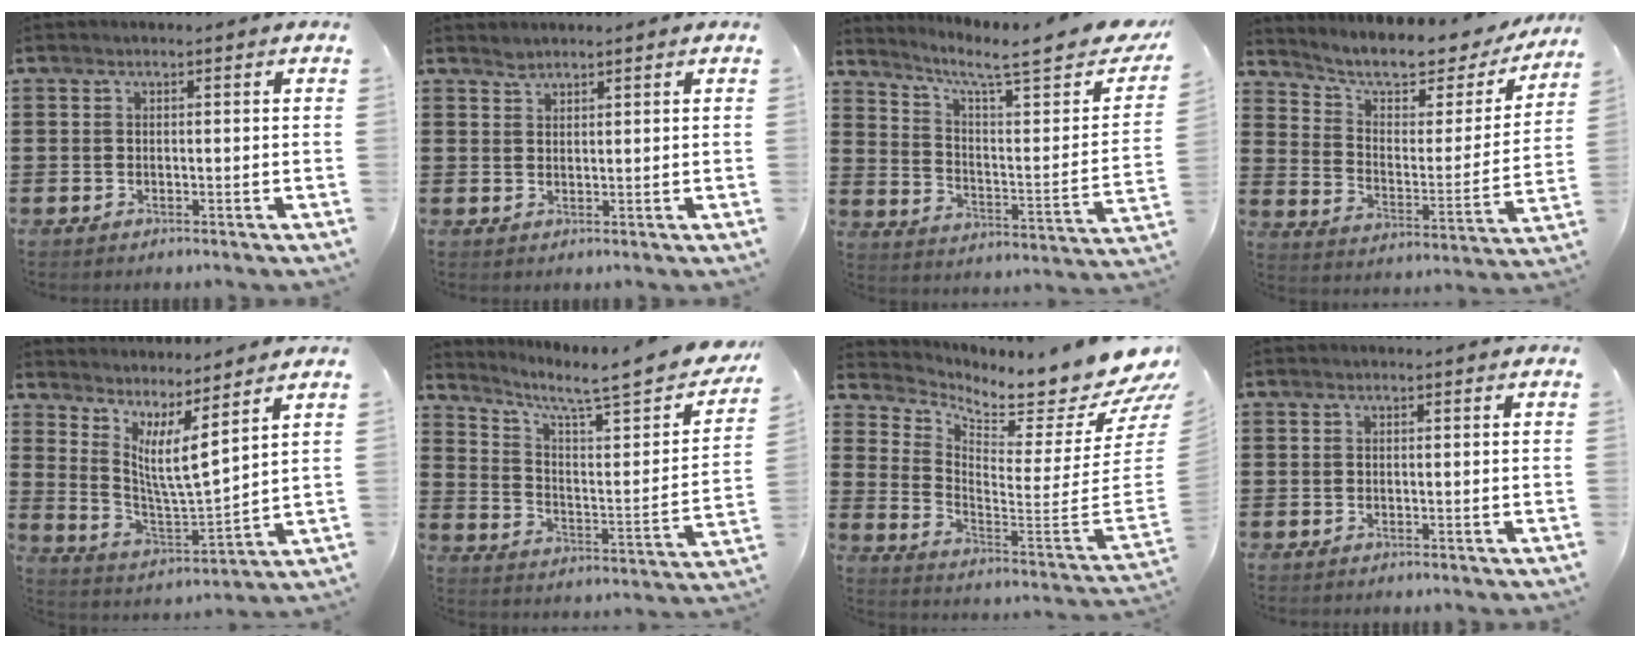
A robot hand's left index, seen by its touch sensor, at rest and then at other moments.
{"total": 1.4, "force": [1.3, 0.4, 0.2], "torque": [-0.006, -0.001, 0.027]}
{"total": 7.6, "force": [6.0, 0.7, 4.7], "torque": [-0.094, -0.046, 0.088]}
{"total": 7.2, "force": [6.2, 1.8, 3.1], "torque": [-0.075, -0.044, 0.100]}
{"total": 6.3, "force": [3.8, 0.3, 4.9], "torque": [-0.110, -0.034, 0.063]}
{"total": 6.4, "force": [5.2, 0.3, 3.8], "torque": [-0.086, -0.047, 0.073]}
{"total": 6.5, "force": [5.7, 0.8, 3.0], "torque": [-0.069, -0.073, 0.085]}
{"total": 0.0}